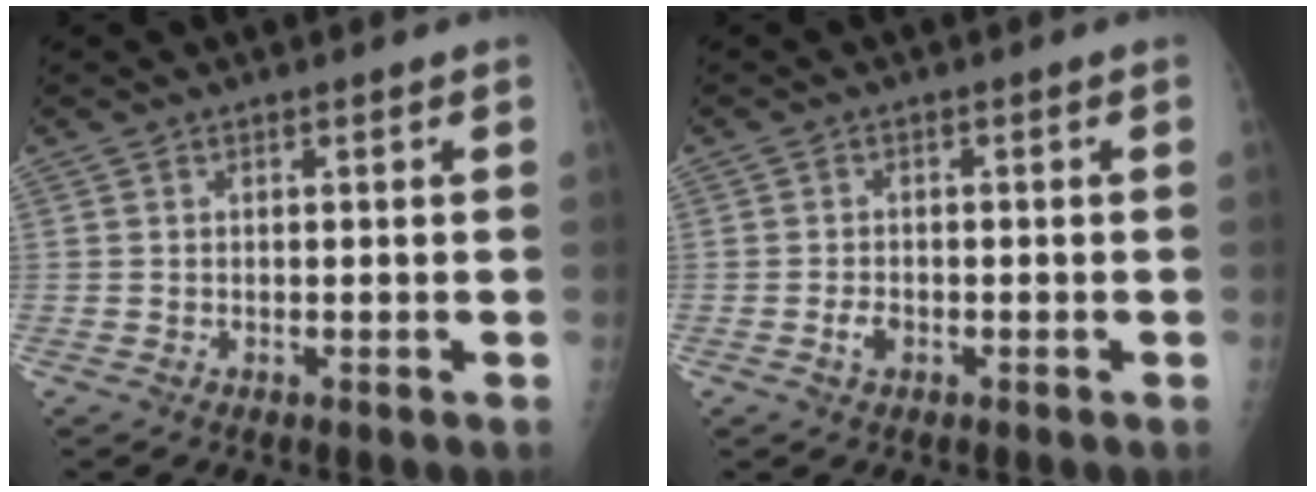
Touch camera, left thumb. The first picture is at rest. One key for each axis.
{"total": 2.0, "fx": -0.8, "fy": 1.3, "fz": 1.3, "tx": -0.022, "ty": 0.005, "tz": -0.015}